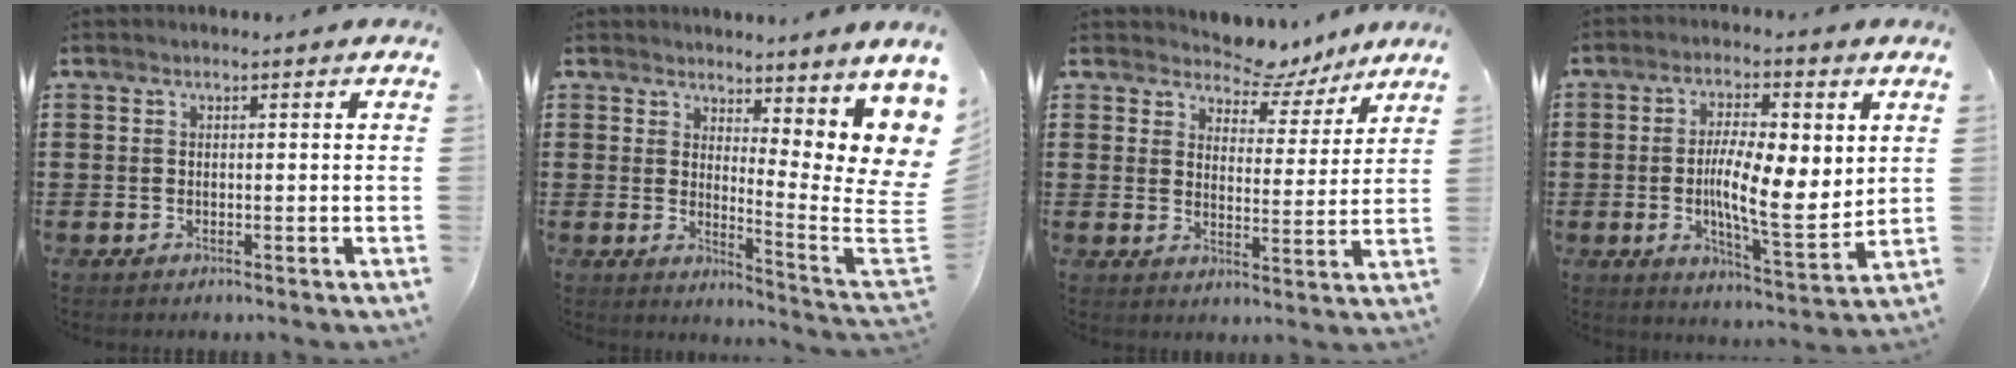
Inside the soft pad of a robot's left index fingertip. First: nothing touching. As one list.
[{"total": 6.5, "force": [5.0, 1.0, 4.0], "torque": [-0.065, -0.056, 0.086]}, {"total": 6.2, "force": [5.9, 1.9, 0.5], "torque": [-0.033, -0.036, 0.105]}, {"total": 9.8, "force": [0.7, 3.4, 9.1], "torque": [-0.144, -0.013, 0.009]}]